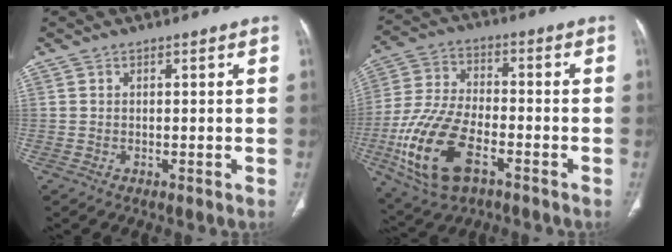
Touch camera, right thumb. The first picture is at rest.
{"total": 17.3, "force": [-6.8, 8.8, 13.2], "torque": [-0.277, 0.015, -0.125]}